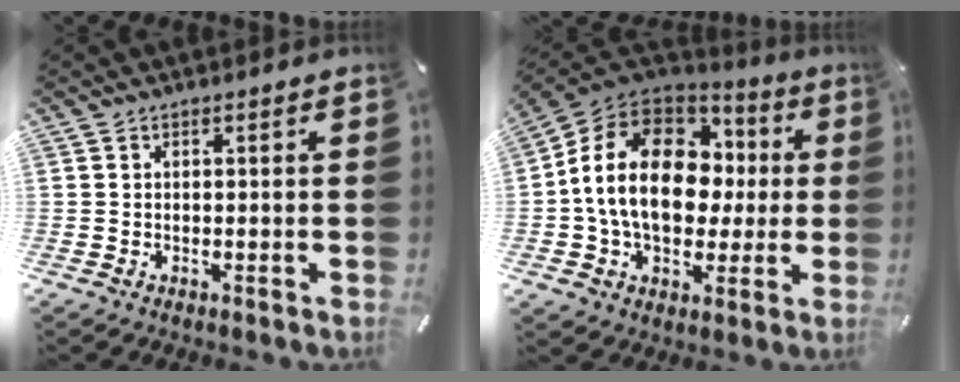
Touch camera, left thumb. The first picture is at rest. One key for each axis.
{"total": 18.6, "fx": 0.8, "fy": 14.1, "fz": 12.2, "tx": -0.248, "ty": 0.012, "tz": 0.016}